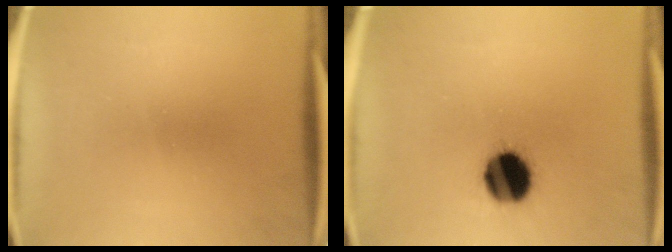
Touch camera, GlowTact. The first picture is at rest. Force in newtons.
{"total": 12.7}